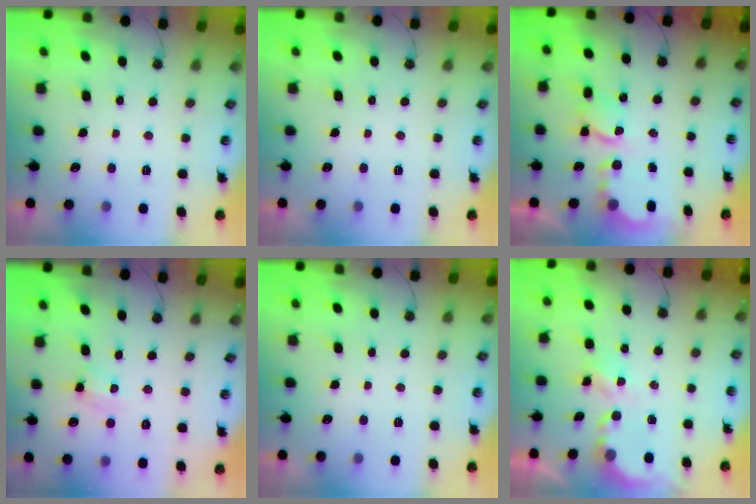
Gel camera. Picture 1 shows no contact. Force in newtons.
{"total": 0.0}
{"total": 6.4, "press": 6.4, "slide": 0.3}
{"total": 7.5, "press": 7.4, "slide": 0.5}
{"total": 0.0}
{"total": 3.9, "press": 3.9, "slide": 0.1}